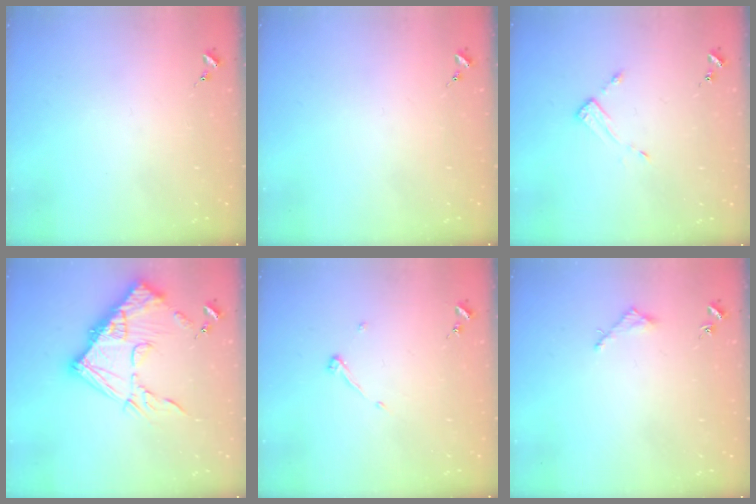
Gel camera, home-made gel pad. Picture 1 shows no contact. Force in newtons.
{"total": 0.0}
{"total": 3.1, "press": 3.1, "slide": 0.2}
{"total": 18.9, "press": 18.8, "slide": 1.9}
{"total": 3.8, "press": 3.8, "slide": 0.6}
{"total": 2.0, "press": 2.0, "slide": 0.1}